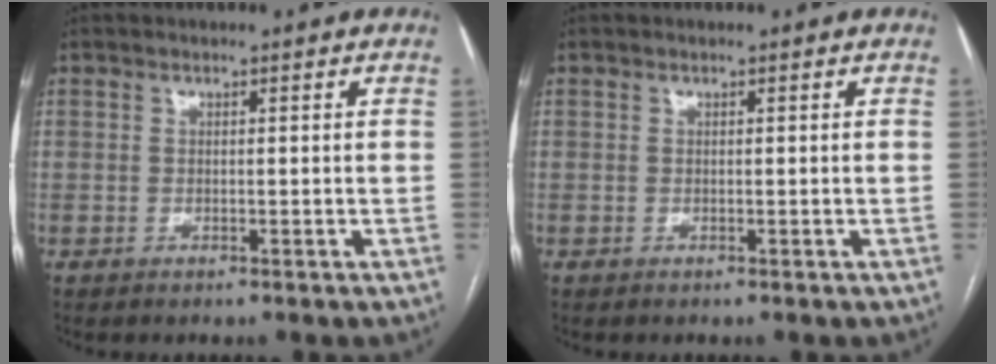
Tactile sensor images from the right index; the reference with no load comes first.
{"total": 0.0}